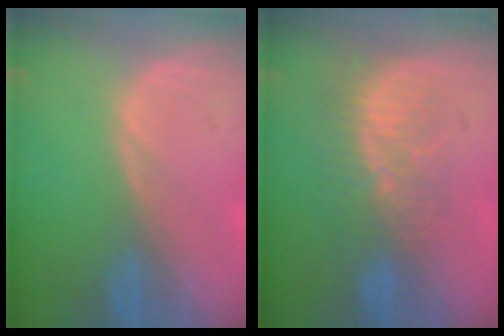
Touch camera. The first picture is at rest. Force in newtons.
{"total": 8.3, "press": 7.4, "slide": 3.7}